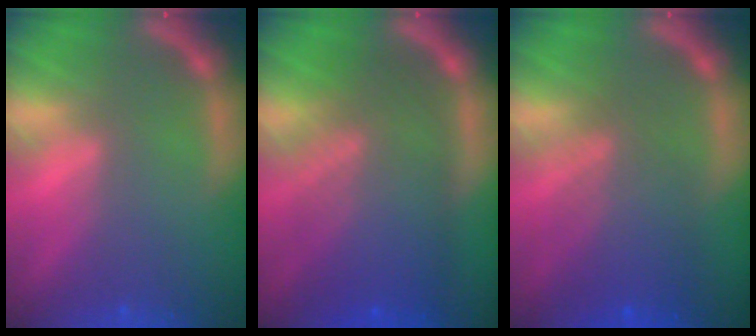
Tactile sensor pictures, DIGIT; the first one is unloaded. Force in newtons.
{"total": 9.1}
{"total": 6.1}